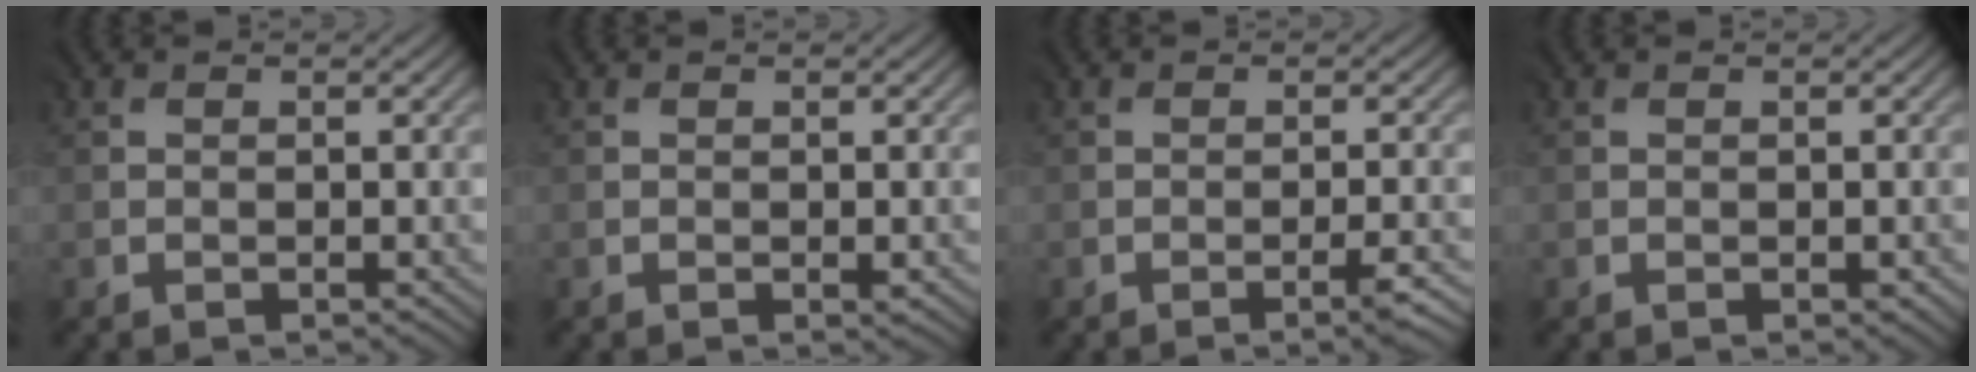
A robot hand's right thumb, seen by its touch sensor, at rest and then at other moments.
{"total": 0.9, "force": [-0.1, 0.4, 0.8], "torque": [-0.012, -0.003, 0.001]}
{"total": 2.5, "force": [-1.6, 0.0, 1.9], "torque": [-0.028, -0.002, -0.025]}
{"total": 0.7, "force": [-0.2, 0.3, 0.6], "torque": [-0.008, -0.002, 0.000]}